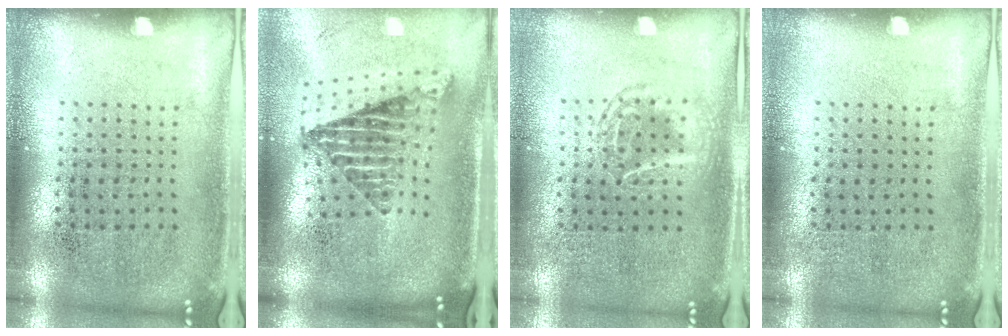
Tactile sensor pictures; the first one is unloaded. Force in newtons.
{"total": 2.6, "press": 1.7, "slide": 1.9}
{"total": 1.1, "press": 1.1, "slide": 0.2}
{"total": 0.0}